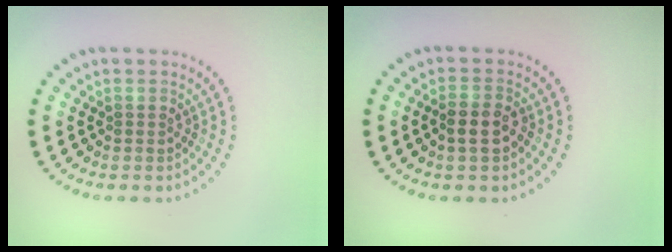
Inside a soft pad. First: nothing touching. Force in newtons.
{"total": 1.9, "press": 1.8, "slide": 0.5}